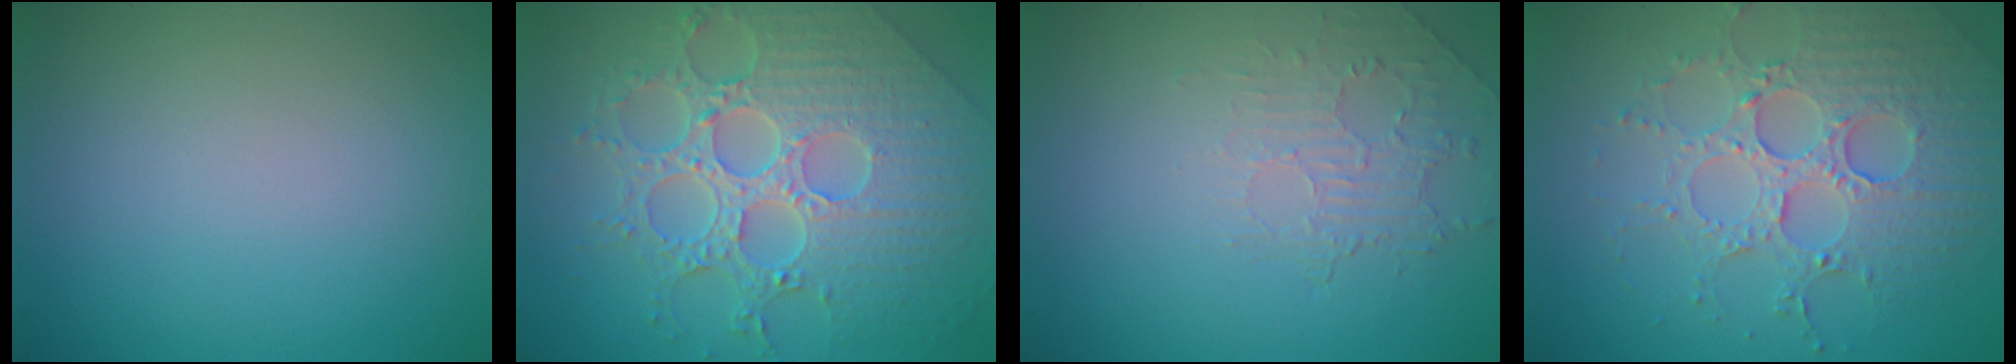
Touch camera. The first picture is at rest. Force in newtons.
{"total": 8.8, "press": 6.5, "slide": 5.9}
{"total": 2.0, "press": 0.8, "slide": 1.8}
{"total": 5.1, "press": 4.6, "slide": 2.2}